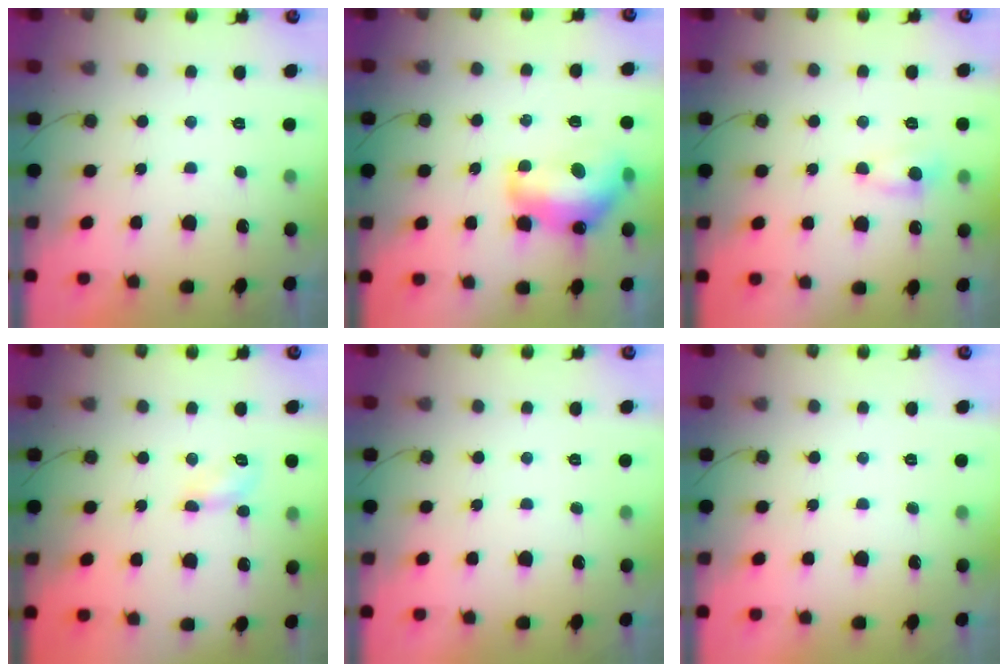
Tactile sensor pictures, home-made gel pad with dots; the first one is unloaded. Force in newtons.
{"total": 14.5, "press": 14.4, "slide": 1.1}
{"total": 5.2, "press": 5.2, "slide": 0.8}
{"total": 5.0, "press": 5.0, "slide": 0.5}
{"total": 0.0}
{"total": 0.0}